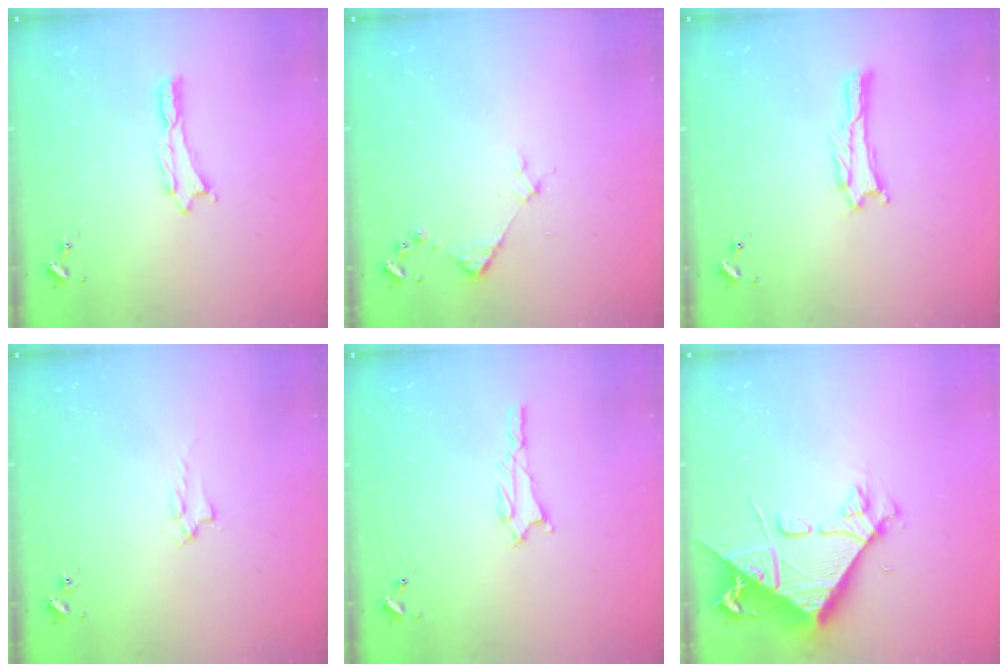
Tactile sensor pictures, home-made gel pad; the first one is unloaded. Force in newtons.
{"total": 3.7, "press": 3.7, "slide": 0.2}
{"total": 0.9, "press": 0.9, "slide": 0.1}
{"total": 1.4, "press": 1.4, "slide": 0.2}
{"total": 1.8, "press": 1.8, "slide": 0.2}
{"total": 10.1, "press": 10.0, "slide": 1.2}